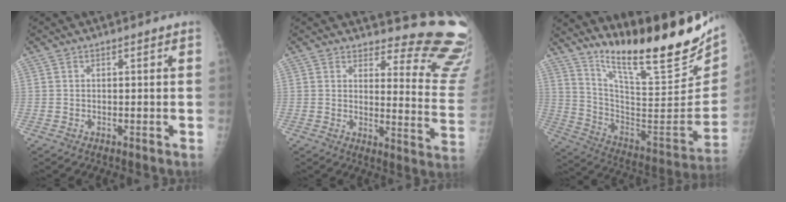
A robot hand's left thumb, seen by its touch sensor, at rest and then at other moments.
{"total": 16.3, "force": [15.7, 3.1, 3.1], "torque": [0.007, -0.183, 0.153]}
{"total": 28.9, "force": [20.5, 6.3, 19.3], "torque": [-0.269, -0.105, 0.321]}